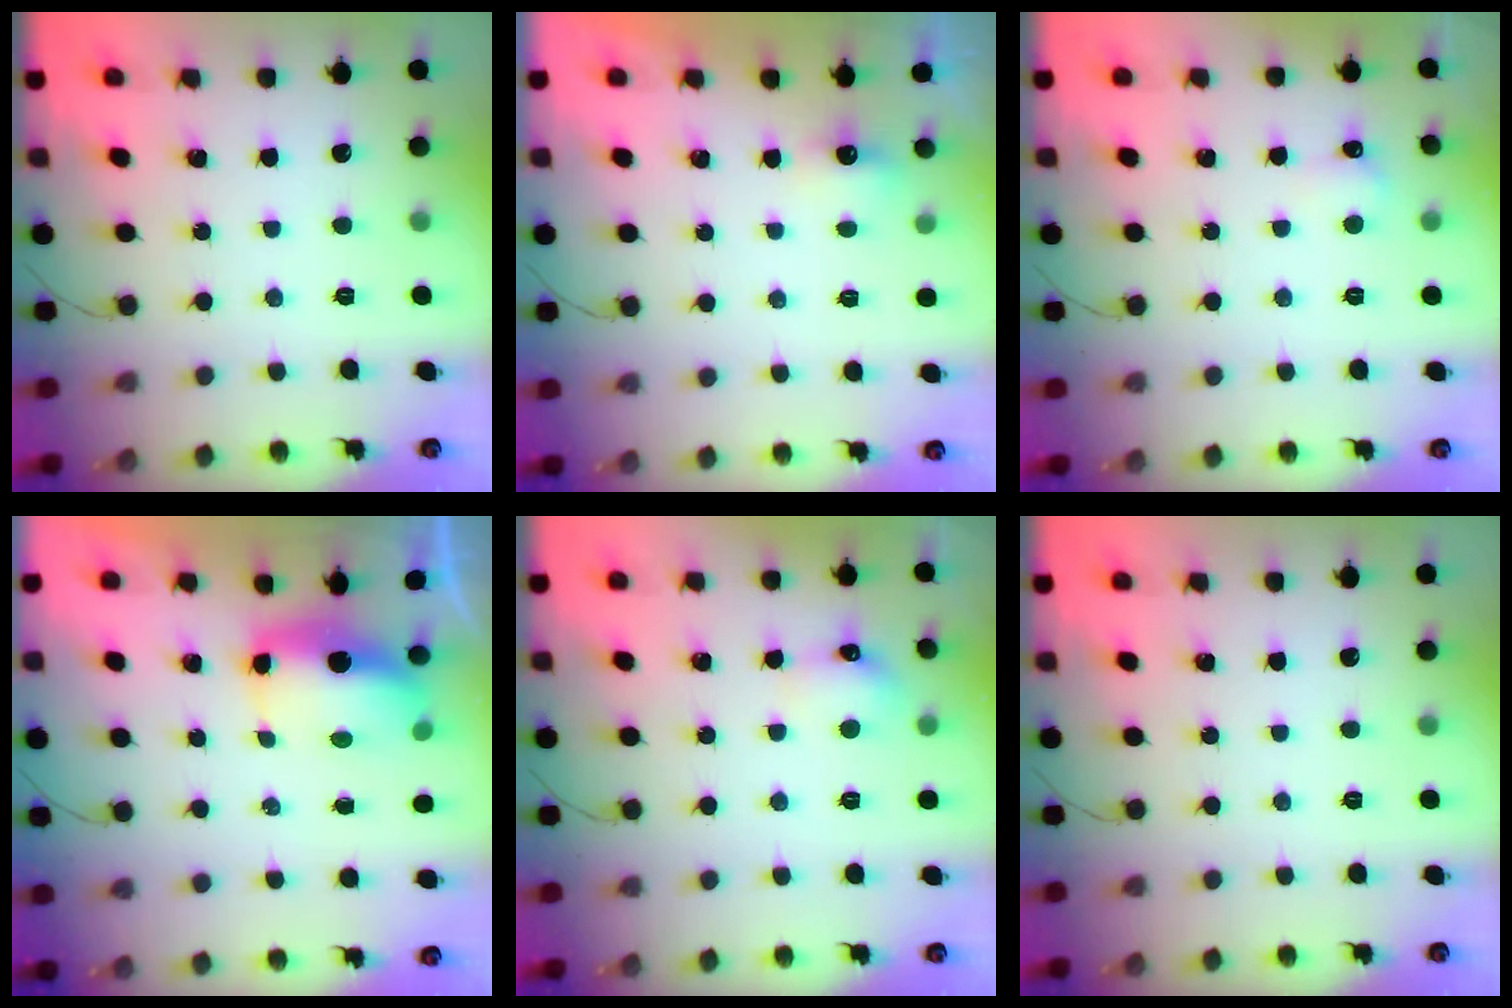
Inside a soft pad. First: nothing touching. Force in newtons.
{"total": 2.3, "press": 2.2, "slide": 0.7}
{"total": 3.5, "press": 3.3, "slide": 1.0}
{"total": 7.0, "press": 6.9, "slide": 1.5}
{"total": 6.7, "press": 6.5, "slide": 1.6}
{"total": 0.0}